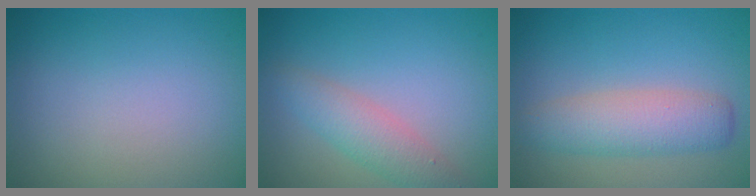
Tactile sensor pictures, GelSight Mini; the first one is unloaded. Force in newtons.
{"total": 3.0, "press": 3.0, "slide": 0.1}
{"total": 4.2, "press": 4.2, "slide": 0.1}